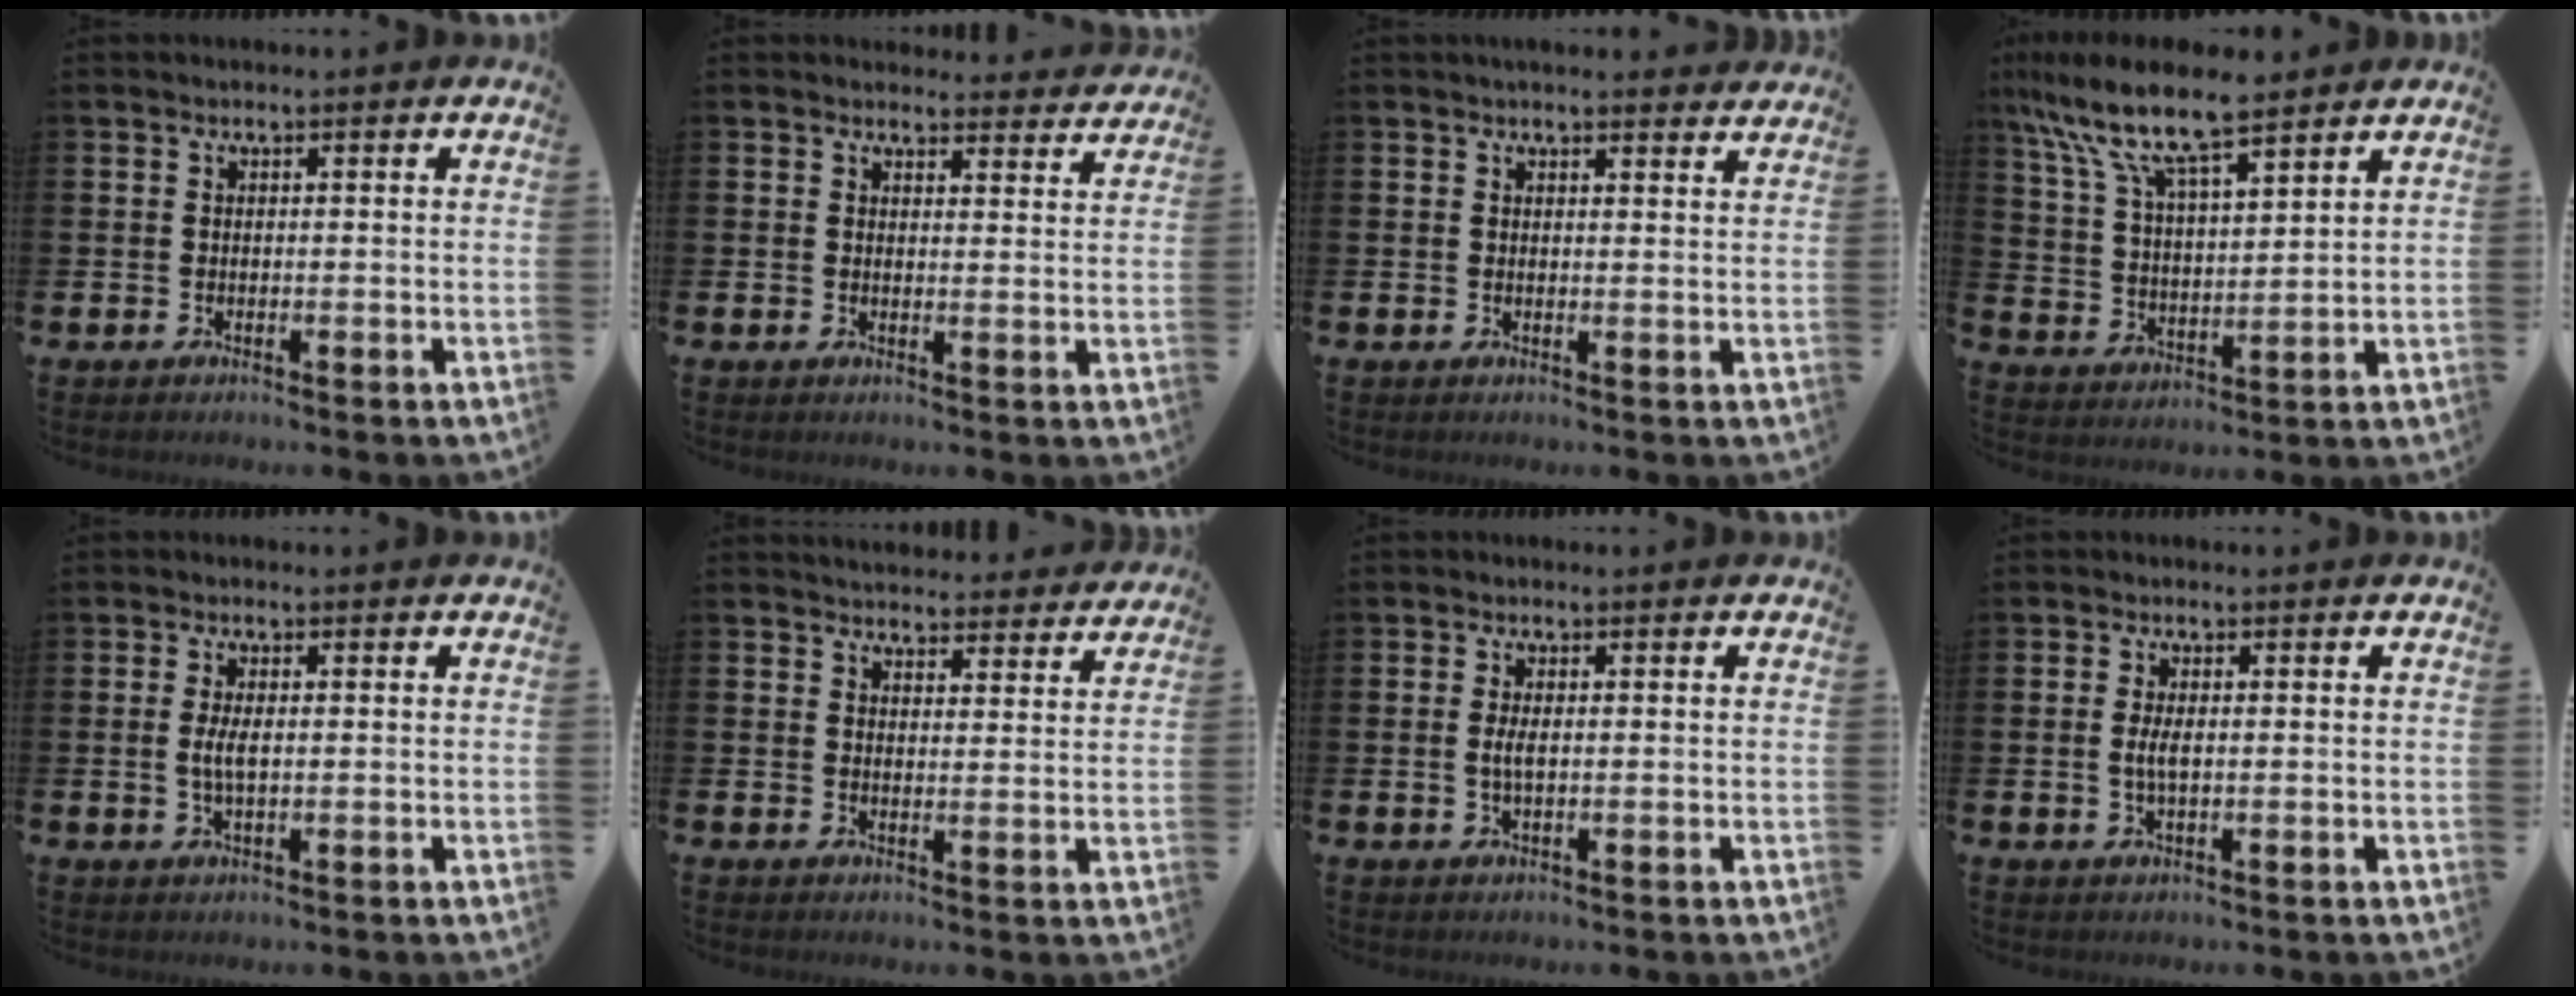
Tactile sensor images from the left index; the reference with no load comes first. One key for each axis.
{"total": 3.1, "fx": 3.0, "fy": 0.6, "fz": 0.0, "tx": 0.005, "ty": -0.021, "tz": 0.053}
{"total": 2.4, "fx": 2.4, "fy": 0.2, "fz": 0.2, "tx": 0.003, "ty": -0.014, "tz": 0.040}
{"total": 10.6, "fx": 8.9, "fy": 2.5, "fz": 5.2, "tx": -0.138, "ty": -0.037, "tz": 0.158}
{"total": 3.0, "fx": 0.2, "fy": 1.1, "fz": 2.7, "tx": -0.058, "ty": 0.000, "tz": -0.002}
{"total": 4.4, "fx": 4.3, "fy": 0.8, "fz": 0.0, "tx": -0.001, "ty": -0.031, "tz": 0.077}
{"total": 2.2, "fx": 0.1, "fy": 0.8, "fz": 2.0, "tx": -0.037, "ty": 0.002, "tz": -0.001}
{"total": 2.5, "fx": 0.1, "fy": 0.9, "fz": 2.4, "tx": -0.043, "ty": 0.001, "tz": -0.001}